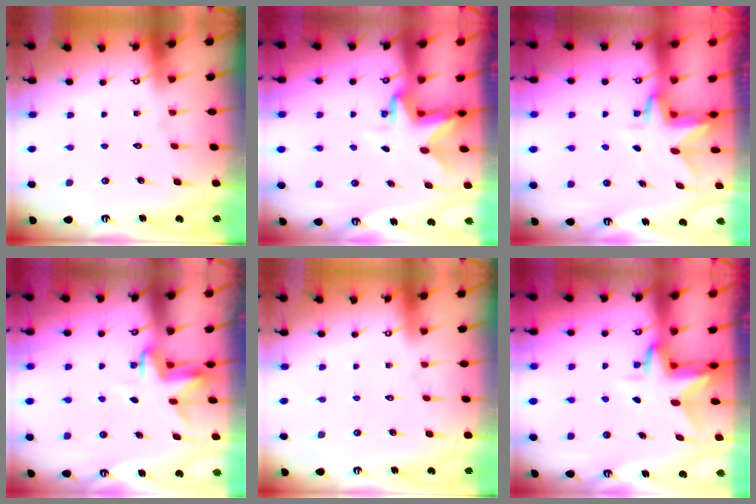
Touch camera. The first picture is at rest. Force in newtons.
{"total": 2.8, "press": 2.8, "slide": 0.2}
{"total": 3.1, "press": 3.1, "slide": 0.2}
{"total": 4.0, "press": 4.0, "slide": 0.2}
{"total": 0.0}
{"total": 3.5, "press": 3.5, "slide": 0.3}